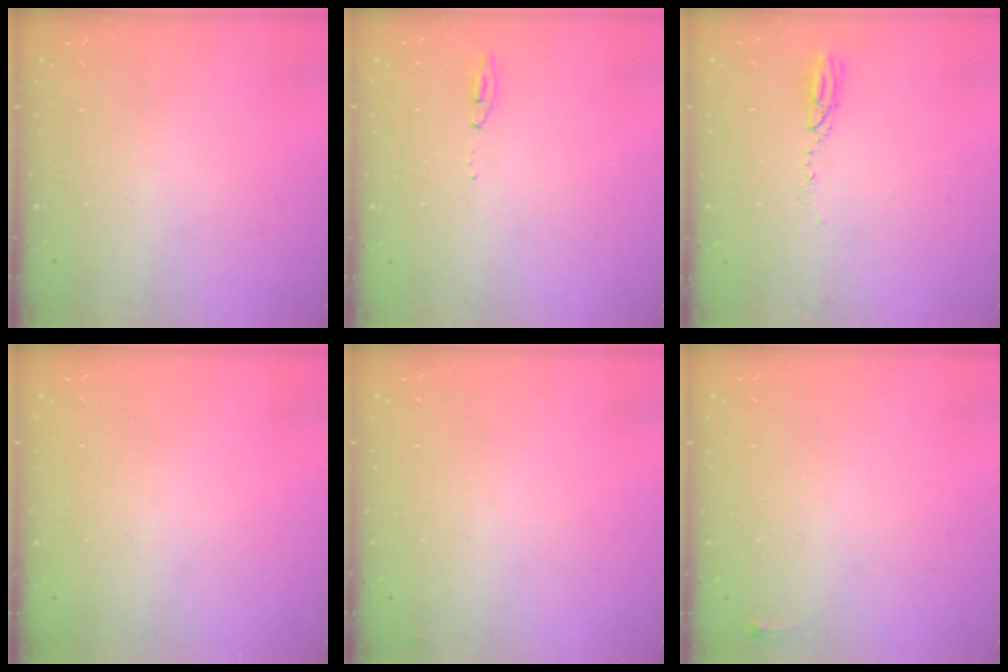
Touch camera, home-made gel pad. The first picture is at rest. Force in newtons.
{"total": 6.0, "press": 5.8, "slide": 1.5}
{"total": 3.3, "press": 3.2, "slide": 0.8}
{"total": 0.9, "press": 0.0, "slide": 0.9}
{"total": 2.3, "press": 2.2, "slide": 0.8}
{"total": 2.6, "press": 2.6, "slide": 0.6}